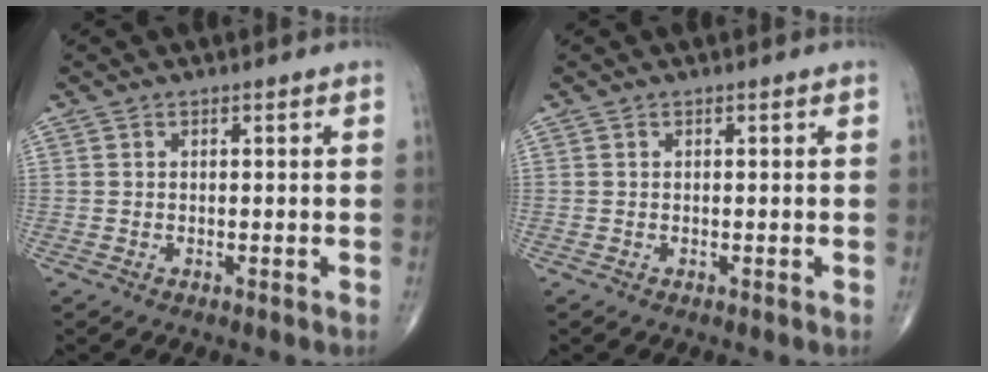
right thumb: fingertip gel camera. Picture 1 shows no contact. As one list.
[{"total": 0.0}]